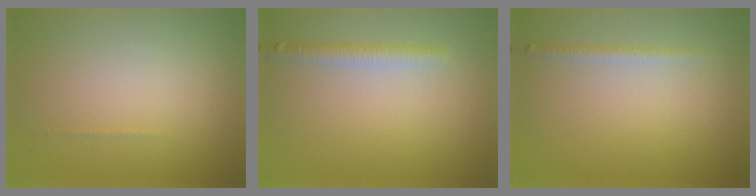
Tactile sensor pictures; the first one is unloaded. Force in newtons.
{"total": 1.8, "press": 1.8, "slide": 0.1}
{"total": 1.1, "press": 1.1, "slide": 0.0}